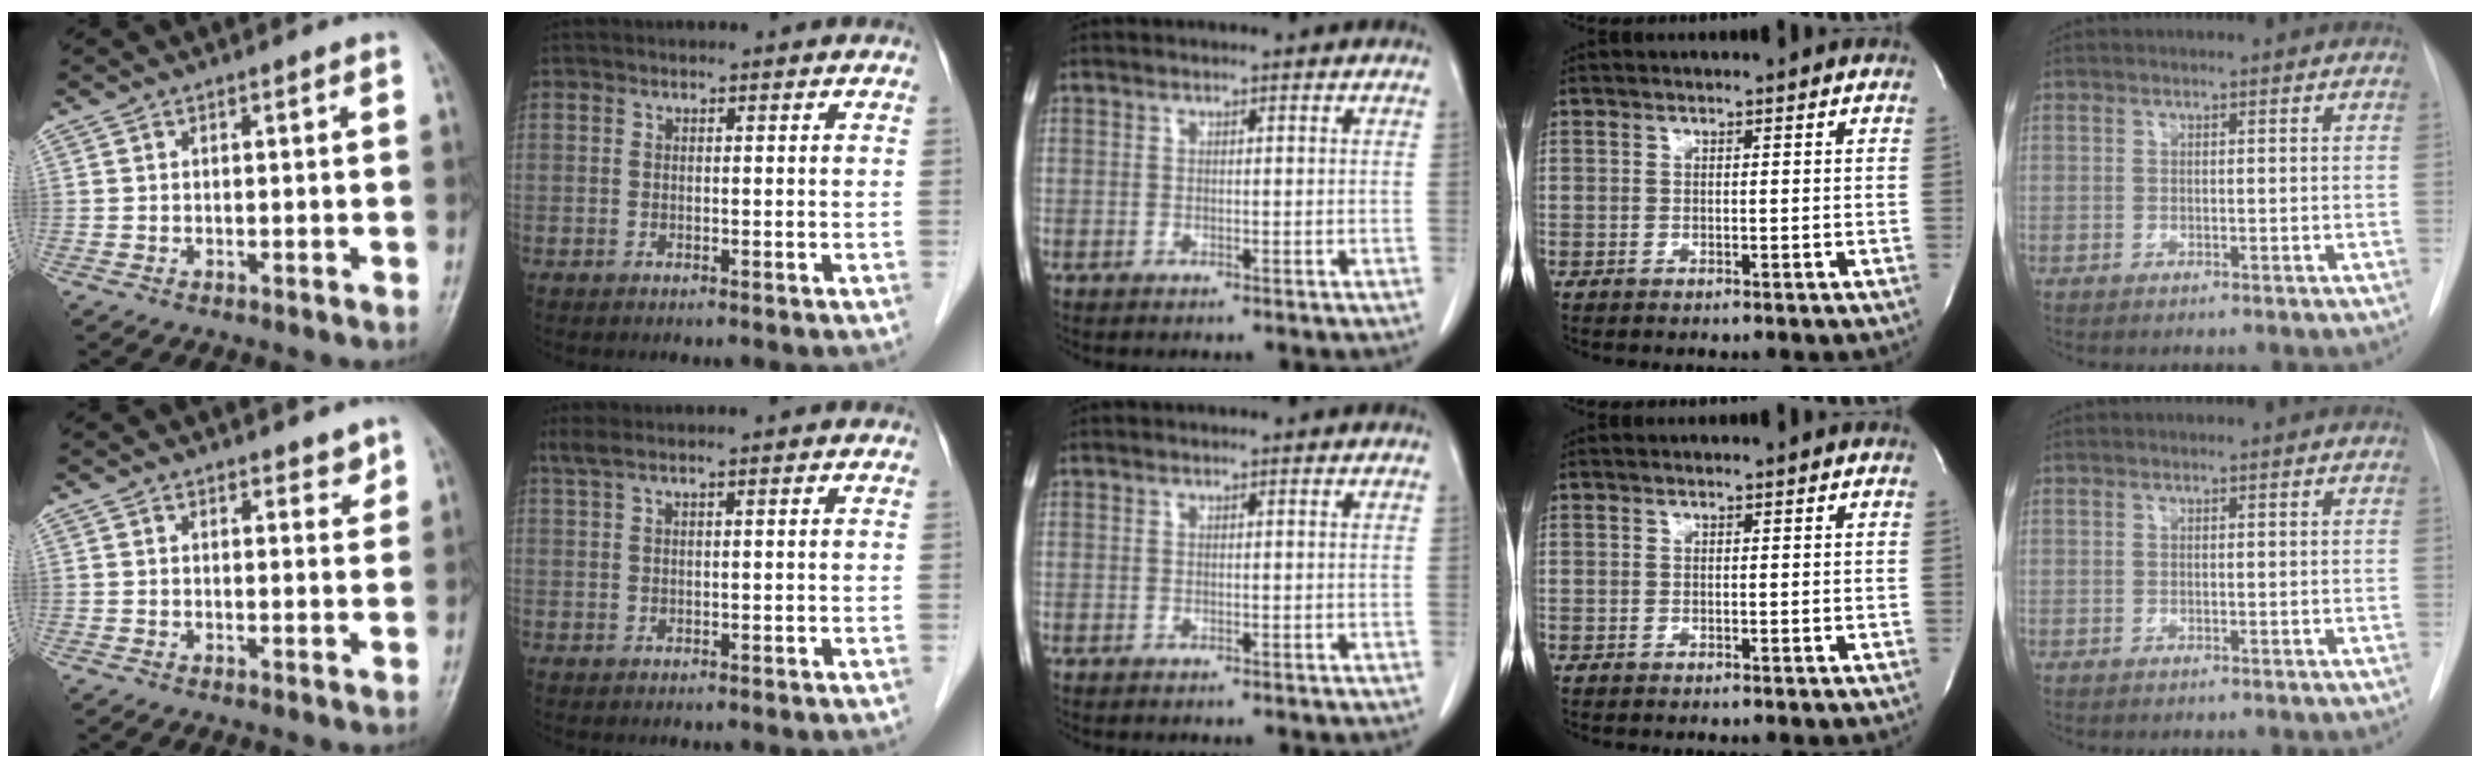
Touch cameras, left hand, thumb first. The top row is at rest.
{"thumb": {"total": 2.7, "force": [2.2, 1.2, 0.9], "torque": [0.007, -0.015, 0.027]}, "index": {"total": 3.3, "force": [2.6, -0.1, 2.1], "torque": [-0.045, 0.034, 0.051]}}